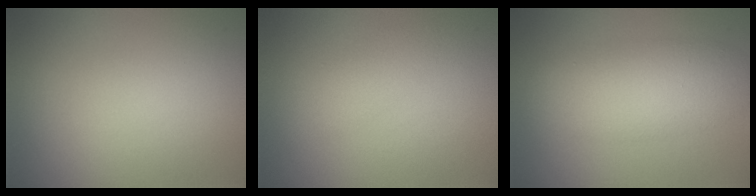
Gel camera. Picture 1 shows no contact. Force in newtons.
{"total": 1.7, "press": 1.7, "slide": 0.0}
{"total": 5.5, "press": 5.5, "slide": 0.2}